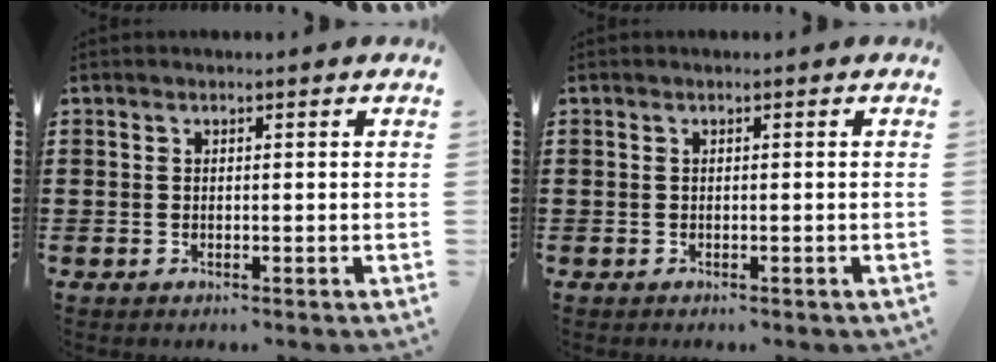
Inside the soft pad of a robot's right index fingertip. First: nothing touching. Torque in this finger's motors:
{"motor_torque": [2.14, 0.00, -0.62, -0.13]}